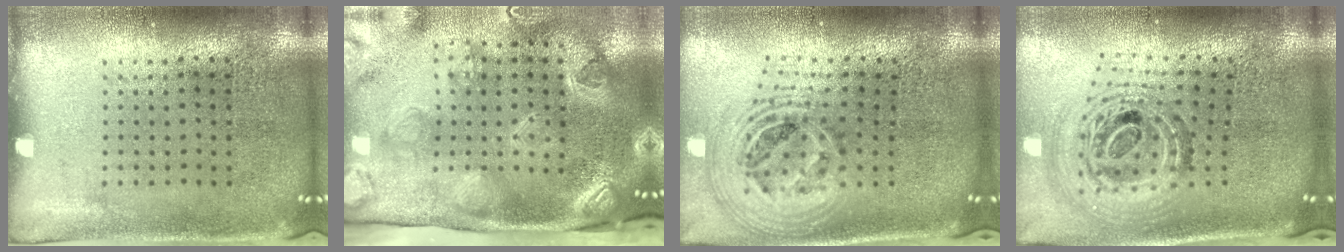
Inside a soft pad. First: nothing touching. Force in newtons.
{"total": 4.1, "press": 3.1, "slide": 2.7}
{"total": 2.6, "press": 1.9, "slide": 1.8}
{"total": 1.9, "press": 1.5, "slide": 1.0}